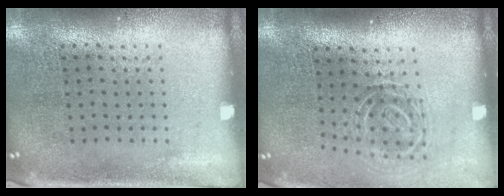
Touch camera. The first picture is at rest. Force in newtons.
{"total": 1.8, "press": 1.2, "slide": 1.4}